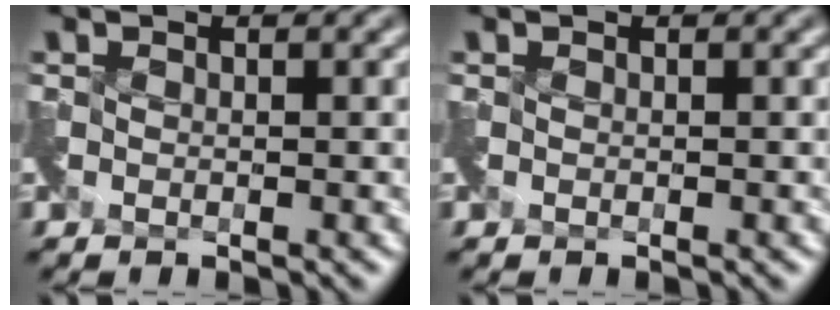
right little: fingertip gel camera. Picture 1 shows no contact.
{"total": 0.0}